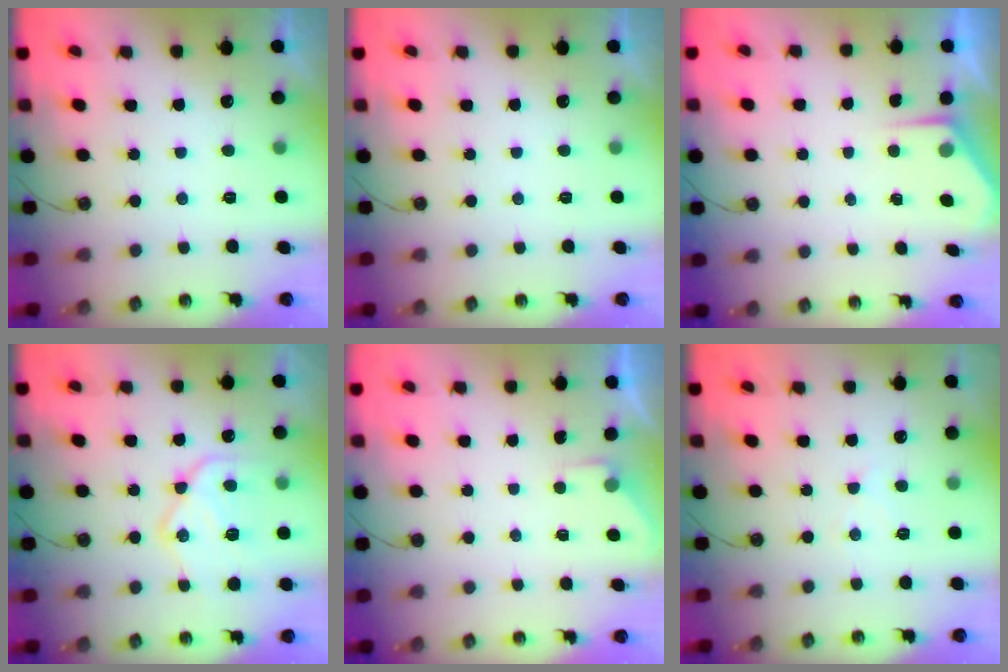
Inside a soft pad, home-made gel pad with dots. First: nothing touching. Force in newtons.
{"total": 0.0}
{"total": 2.8, "press": 2.8, "slide": 0.4}
{"total": 17.2, "press": 17.2, "slide": 1.4}
{"total": 2.6, "press": 2.6, "slide": 0.5}
{"total": 5.8, "press": 5.8, "slide": 1.0}